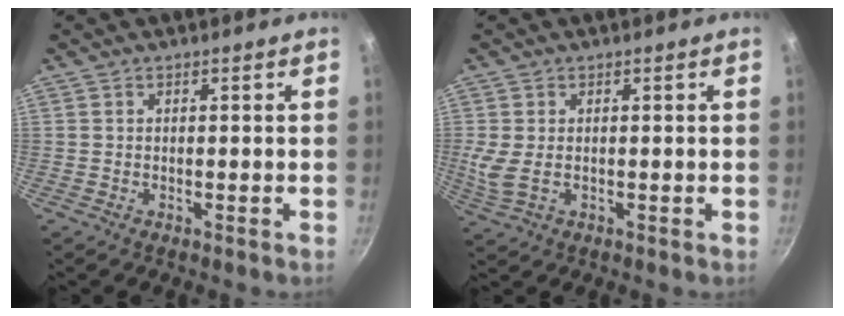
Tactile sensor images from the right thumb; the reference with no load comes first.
{"total": 4.6, "force": [0.0, 2.7, 3.7], "torque": [-0.071, -0.006, 0.005]}